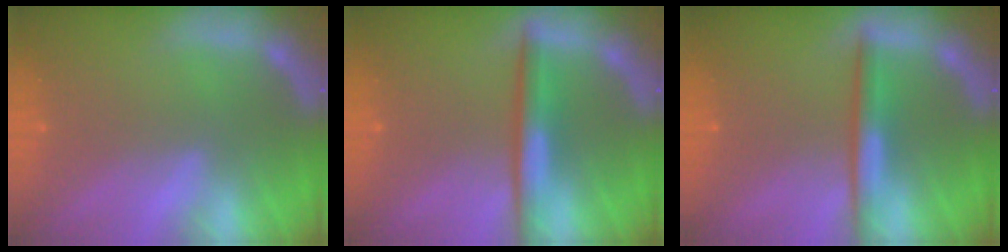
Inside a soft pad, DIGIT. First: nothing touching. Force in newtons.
{"total": 4.0}
{"total": 3.4}